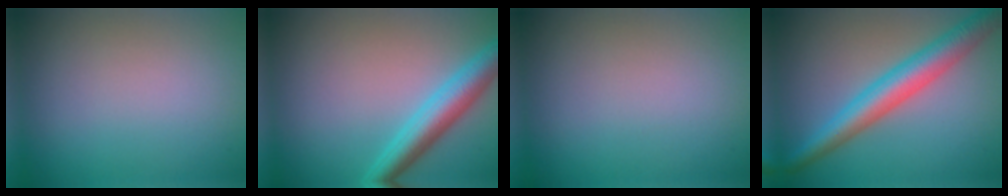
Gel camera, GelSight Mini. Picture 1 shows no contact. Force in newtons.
{"total": 4.5, "press": 4.5, "slide": 0.1}
{"total": 0.0}
{"total": 5.8, "press": 5.8, "slide": 0.0}